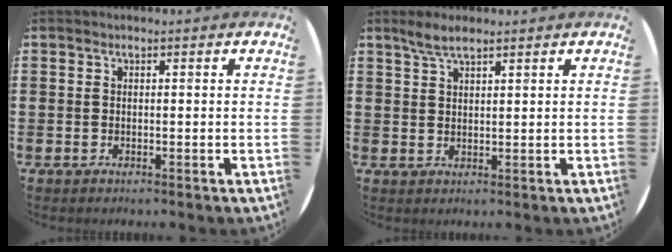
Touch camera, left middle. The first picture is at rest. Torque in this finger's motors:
{"motor_torque": [0.55, -0.50, 0.03, 0.00]}